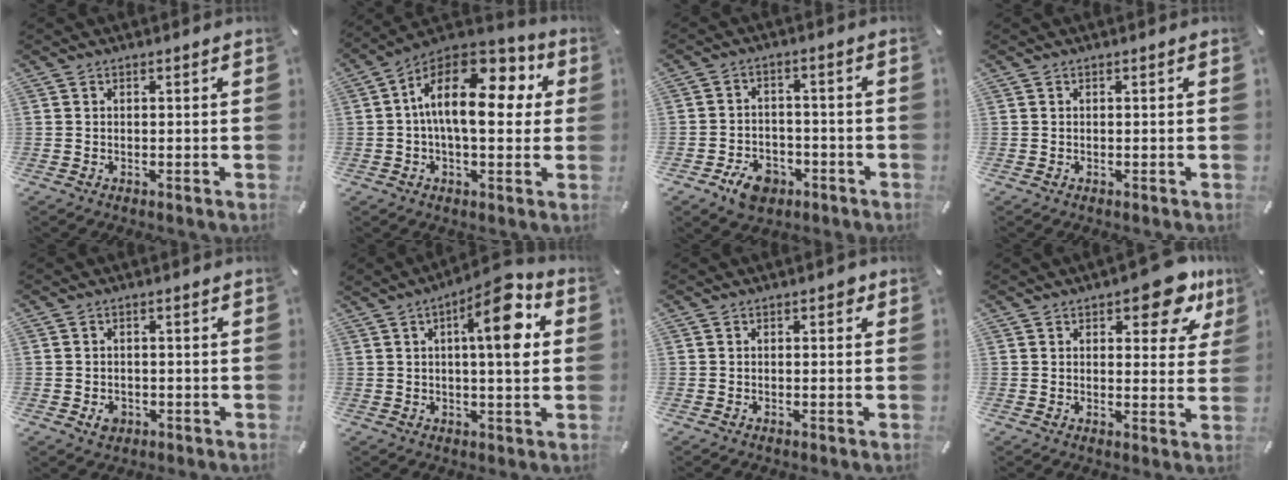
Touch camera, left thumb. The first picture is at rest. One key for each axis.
{"total": 18.6, "fx": 3.5, "fy": 9.8, "fz": 15.4, "tx": -0.269, "ty": -0.018, "tz": 0.053}
{"total": 7.1, "fx": -4.1, "fy": 5.0, "fz": 3.1, "tx": -0.054, "ty": 0.028, "tz": -0.073}
{"total": 0.0}
{"total": 2.9, "fx": -0.9, "fy": 2.3, "fz": 1.5, "tx": -0.025, "ty": -0.001, "tz": -0.019}
{"total": 12.8, "fx": 3.9, "fy": 3.7, "fz": 11.6, "tx": -0.164, "ty": -0.012, "tz": 0.054}
{"total": 1.1, "fx": 0.3, "fy": 0.7, "fz": 0.9, "tx": -0.009, "ty": 0.002, "tz": 0.001}
{"total": 11.4, "fx": 7.1, "fy": 5.0, "fz": 7.4, "tx": -0.078, "ty": -0.039, "tz": 0.116}